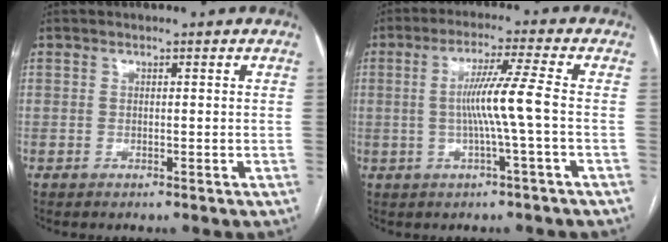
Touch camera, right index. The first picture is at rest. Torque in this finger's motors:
{"motor_torque": [1.11, -0.13, 0.69, 0.19]}